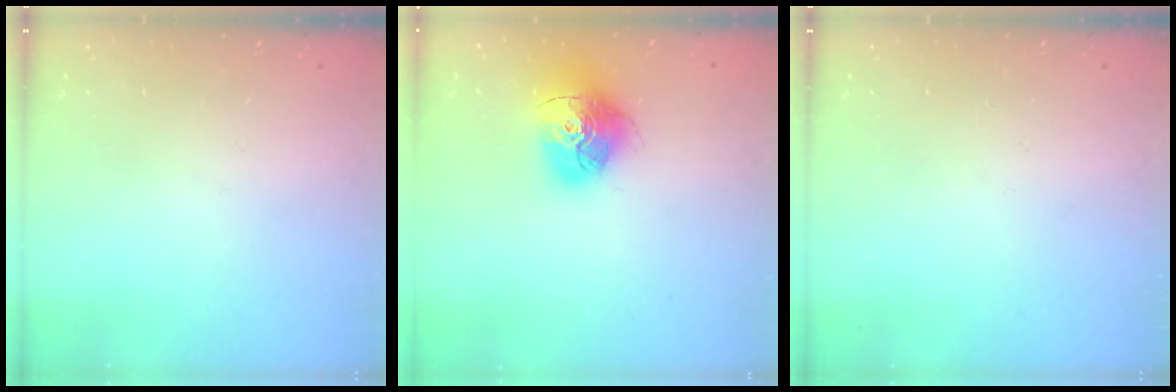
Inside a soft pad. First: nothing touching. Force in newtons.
{"total": 17.3, "press": 17.3, "slide": 1.6}
{"total": 0.0}